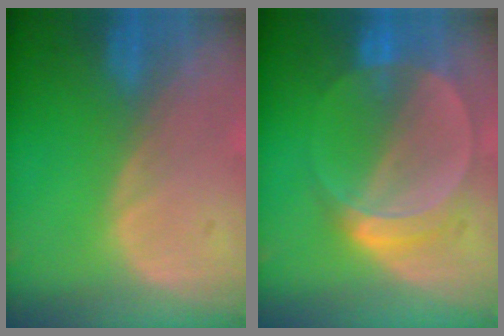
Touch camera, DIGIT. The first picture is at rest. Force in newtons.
{"total": 5.8, "press": 5.3, "slide": 2.3}